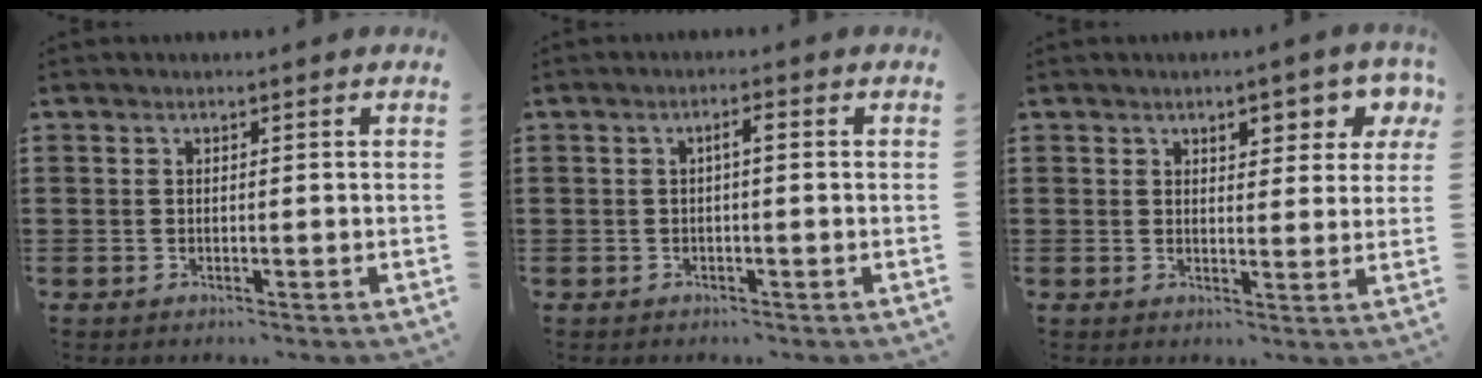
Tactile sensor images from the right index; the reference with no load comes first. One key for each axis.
{"total": 1.6, "fx": 0.0, "fy": 0.3, "fz": 1.6, "tx": -0.031, "ty": 0.004, "tz": -0.003}
{"total": 4.4, "fx": 2.6, "fy": 2.3, "fz": 2.8, "tx": -0.033, "ty": -0.001, "tz": 0.036}